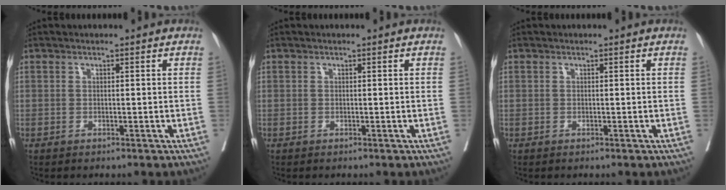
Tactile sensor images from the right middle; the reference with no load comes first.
{"total": 0.0}
{"total": 0.0}